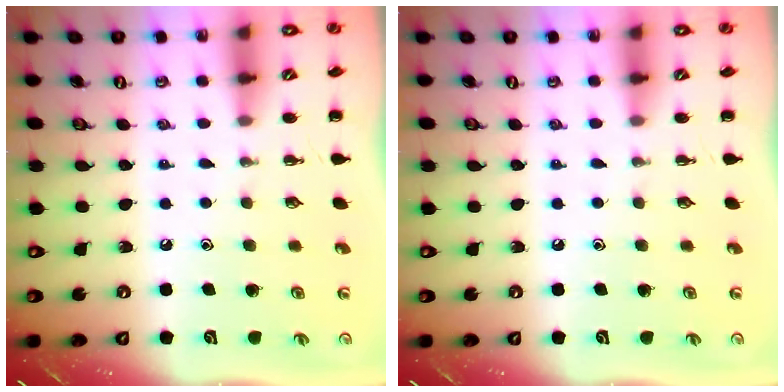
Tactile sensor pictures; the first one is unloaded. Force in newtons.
{"total": 0.0}